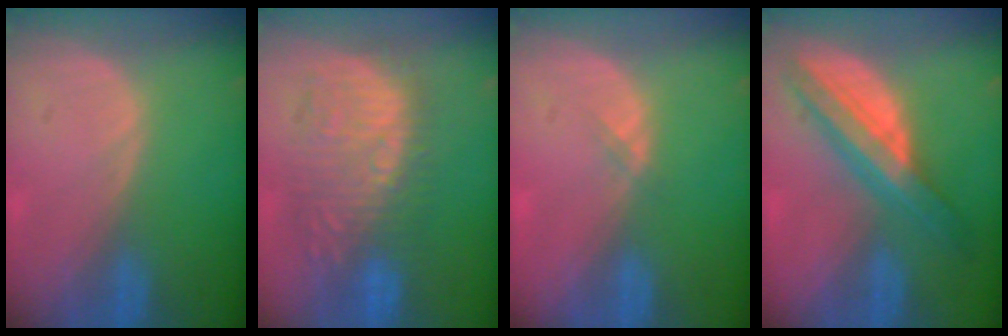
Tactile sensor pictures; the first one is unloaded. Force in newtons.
{"total": 10.0, "press": 9.9, "slide": 1.7}
{"total": 1.1, "press": 0.8, "slide": 0.7}
{"total": 8.3, "press": 8.3, "slide": 0.6}